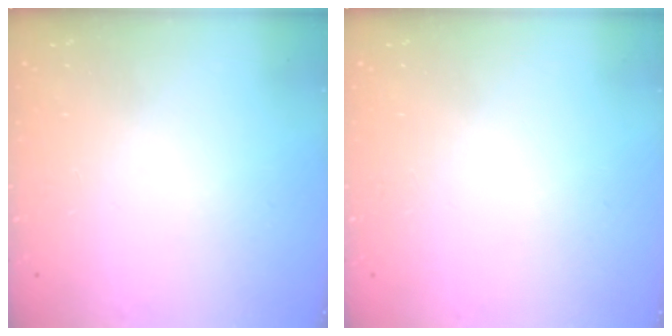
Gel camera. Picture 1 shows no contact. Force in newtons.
{"total": 0.0}